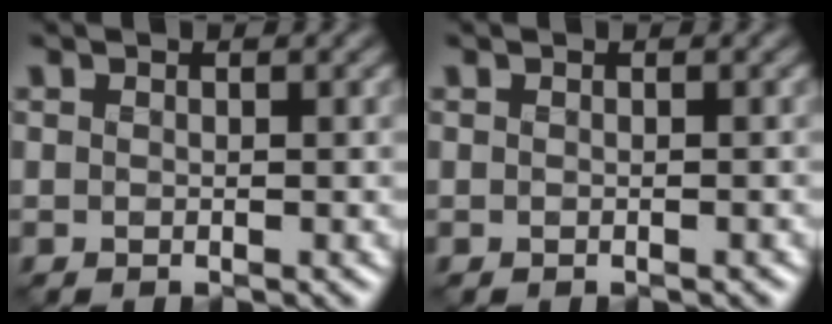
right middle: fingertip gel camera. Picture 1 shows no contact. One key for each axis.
{"total": 0.0}